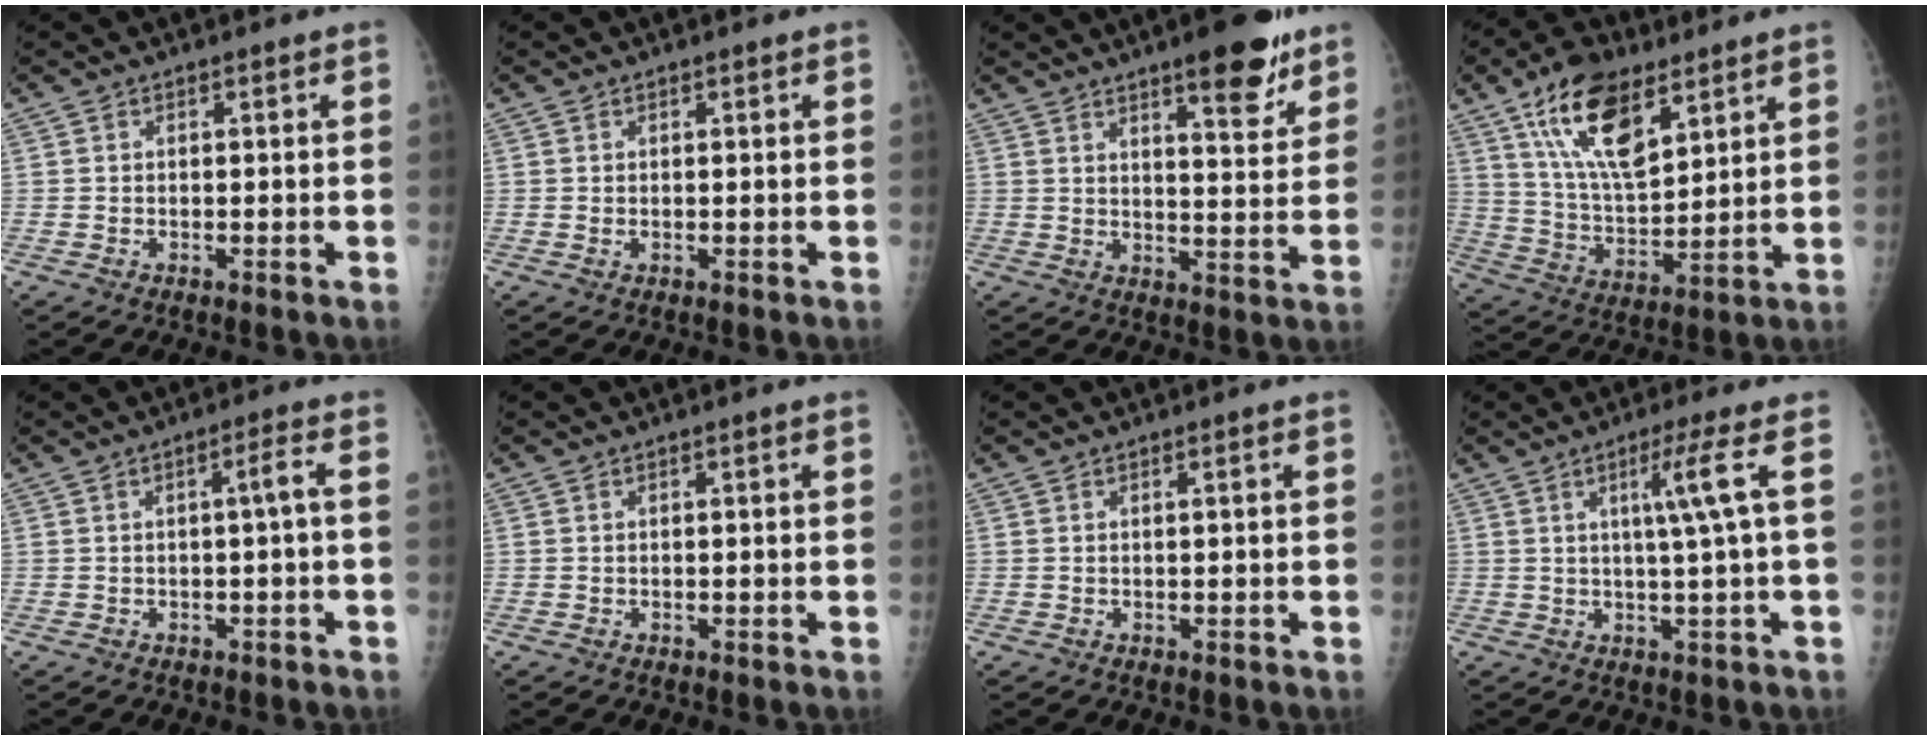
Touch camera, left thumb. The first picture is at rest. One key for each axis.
{"total": 0.5, "fx": 0.4, "fy": 0.3, "fz": 0.2, "tx": 0.001, "ty": -0.001, "tz": 0.006}
{"total": 11.2, "fx": 7.6, "fy": 3.0, "fz": 7.7, "tx": -0.077, "ty": -0.044, "tz": 0.104}
{"total": 16.3, "fx": 9.3, "fy": 7.4, "fz": 11.2, "tx": -0.170, "ty": -0.041, "tz": 0.174}
{"total": 2.3, "fx": -0.3, "fy": -0.3, "fz": 2.3, "tx": -0.041, "ty": 0.015, "tz": -0.004}
{"total": 0.0}
{"total": 0.0}
{"total": 5.3, "fx": 1.3, "fy": -1.5, "fz": 5.0, "tx": -0.097, "ty": -0.003, "tz": 0.026}